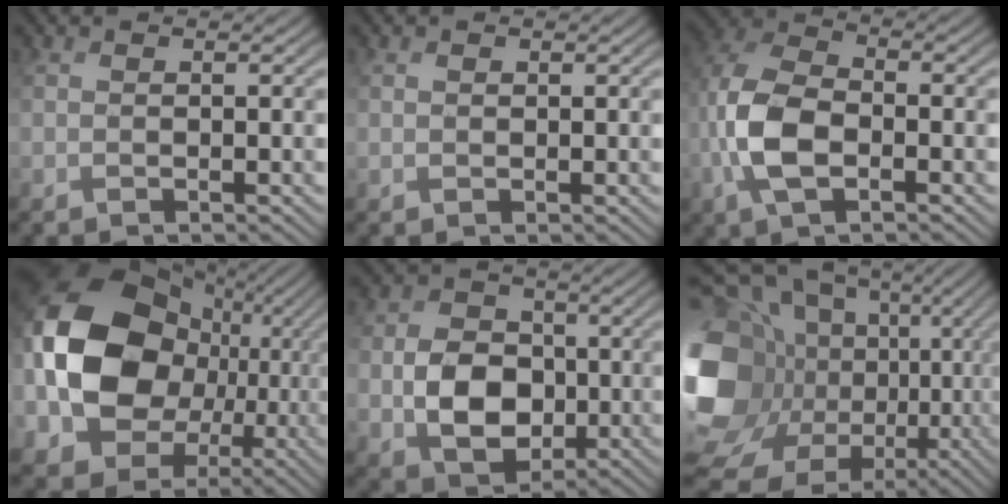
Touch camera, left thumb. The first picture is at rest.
{"total": 0.7, "force": [0.4, 0.3, -0.5], "torque": [0.007, 0.000, 0.012]}
{"total": 8.1, "force": [-2.0, 4.5, 6.4], "torque": [-0.160, 0.011, -0.050]}
{"total": 20.2, "force": [1.3, 16.2, 12.1], "torque": [-0.300, -0.008, 0.037]}
{"total": 7.4, "force": [-0.6, 6.3, 3.8], "torque": [-0.087, -0.003, -0.014]}
{"total": 21.4, "force": [-1.0, 17.5, 12.3], "torque": [-0.316, -0.002, -0.024]}